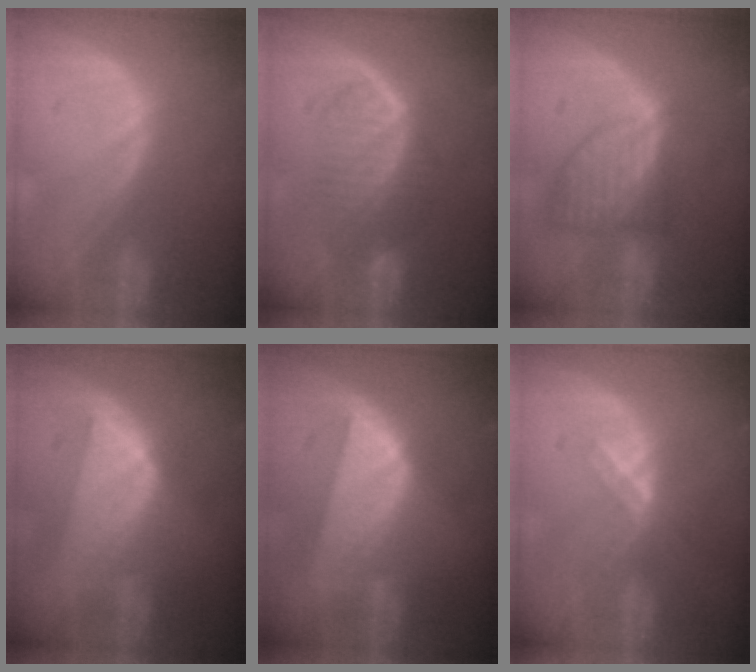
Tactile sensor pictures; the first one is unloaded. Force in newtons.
{"total": 6.5, "press": 6.3, "slide": 1.6}
{"total": 7.5, "press": 6.8, "slide": 3.1}
{"total": 7.6, "press": 7.1, "slide": 2.9}
{"total": 8.3, "press": 7.3, "slide": 3.9}
{"total": 5.6, "press": 4.9, "slide": 2.7}